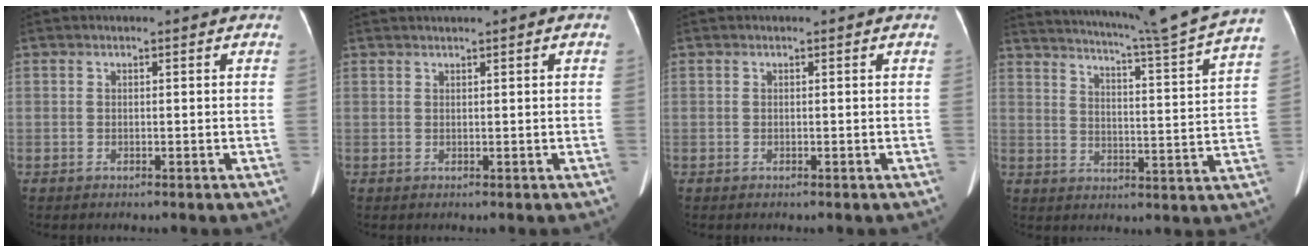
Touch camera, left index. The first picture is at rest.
{"total": 1.5, "force": [1.0, 0.0, 1.2], "torque": [-0.020, 0.020, 0.017]}
{"total": 0.0}
{"total": 20.4, "force": [17.9, -2.3, 9.5], "torque": [-0.164, -0.051, 0.230]}